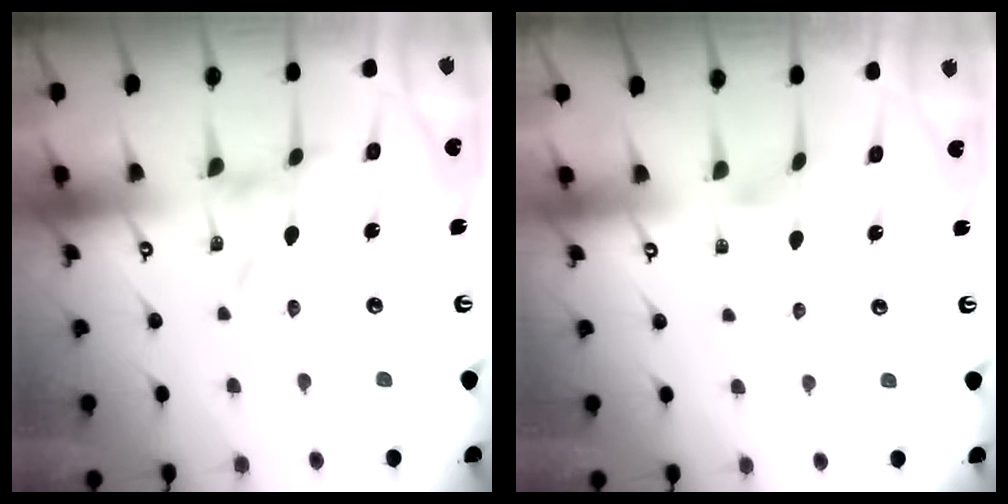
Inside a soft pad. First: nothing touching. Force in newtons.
{"total": 0.0}